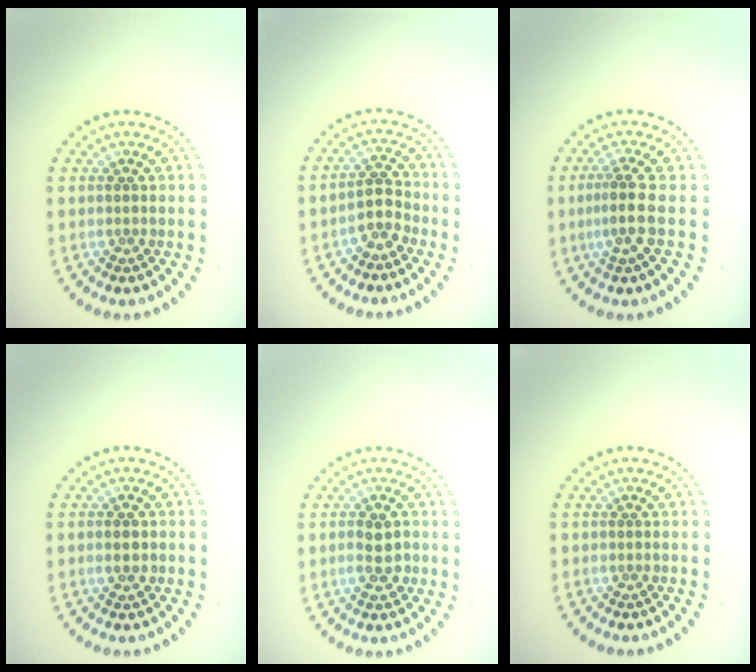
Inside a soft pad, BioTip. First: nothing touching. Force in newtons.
{"total": 2.3, "press": 2.1, "slide": 0.9}
{"total": 2.4, "press": 1.7, "slide": 1.7}
{"total": 1.8, "press": 1.8, "slide": 0.1}
{"total": 2.5, "press": 2.4, "slide": 0.4}
{"total": 0.0}